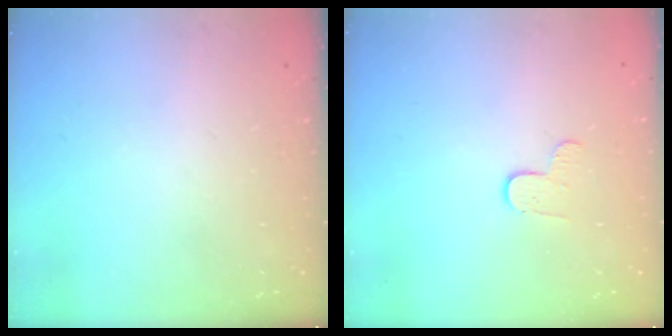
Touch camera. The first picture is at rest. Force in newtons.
{"total": 4.4, "press": 4.4, "slide": 0.4}